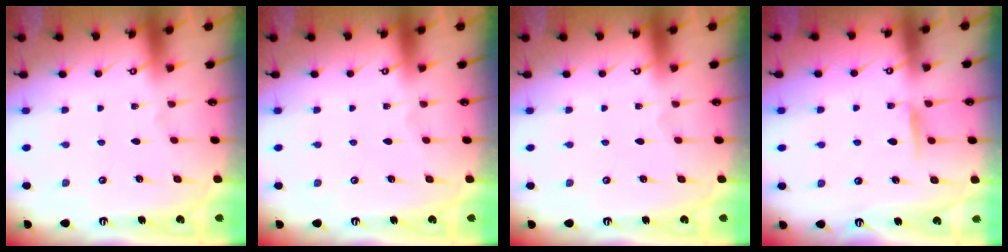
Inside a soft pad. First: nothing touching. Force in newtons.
{"total": 0.0}
{"total": 0.0}
{"total": 7.6, "press": 7.5, "slide": 0.8}